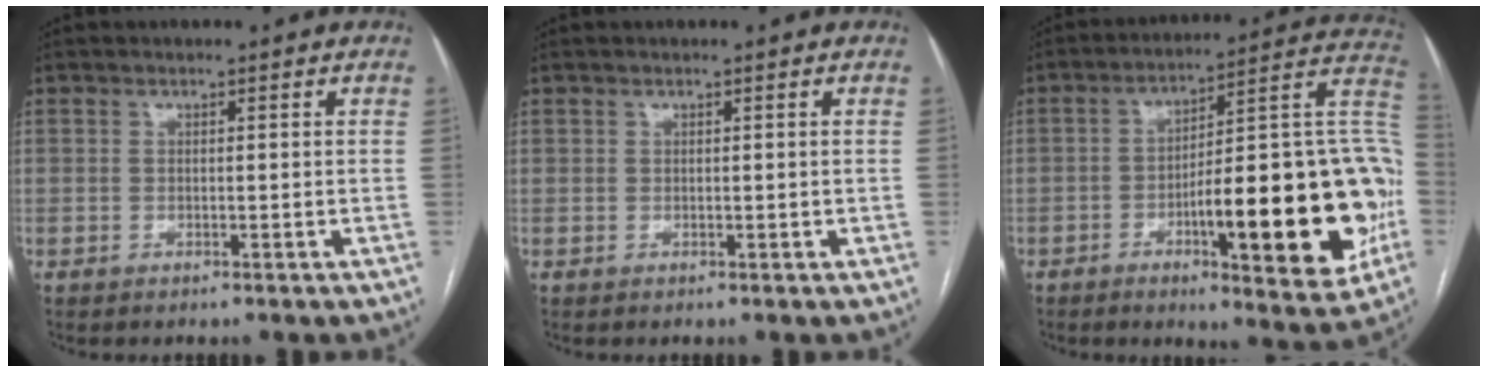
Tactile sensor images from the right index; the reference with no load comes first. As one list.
[{"total": 0.0}, {"total": 26.2, "force": [-6.2, 4.9, 25.0], "torque": [-0.295, 0.017, -0.079]}]